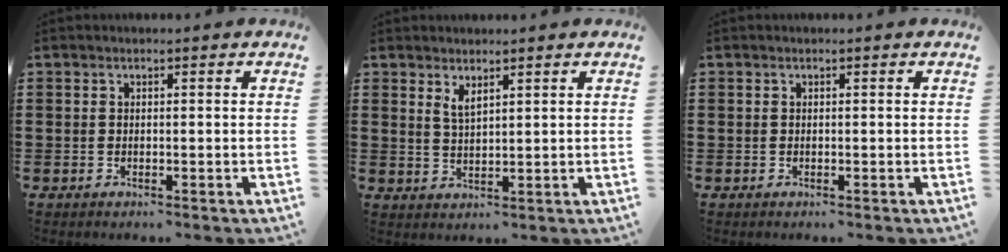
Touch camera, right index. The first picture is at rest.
{"total": 2.4, "force": [1.7, 0.7, 1.5], "torque": [-0.032, 0.003, 0.031]}
{"total": 0.0}